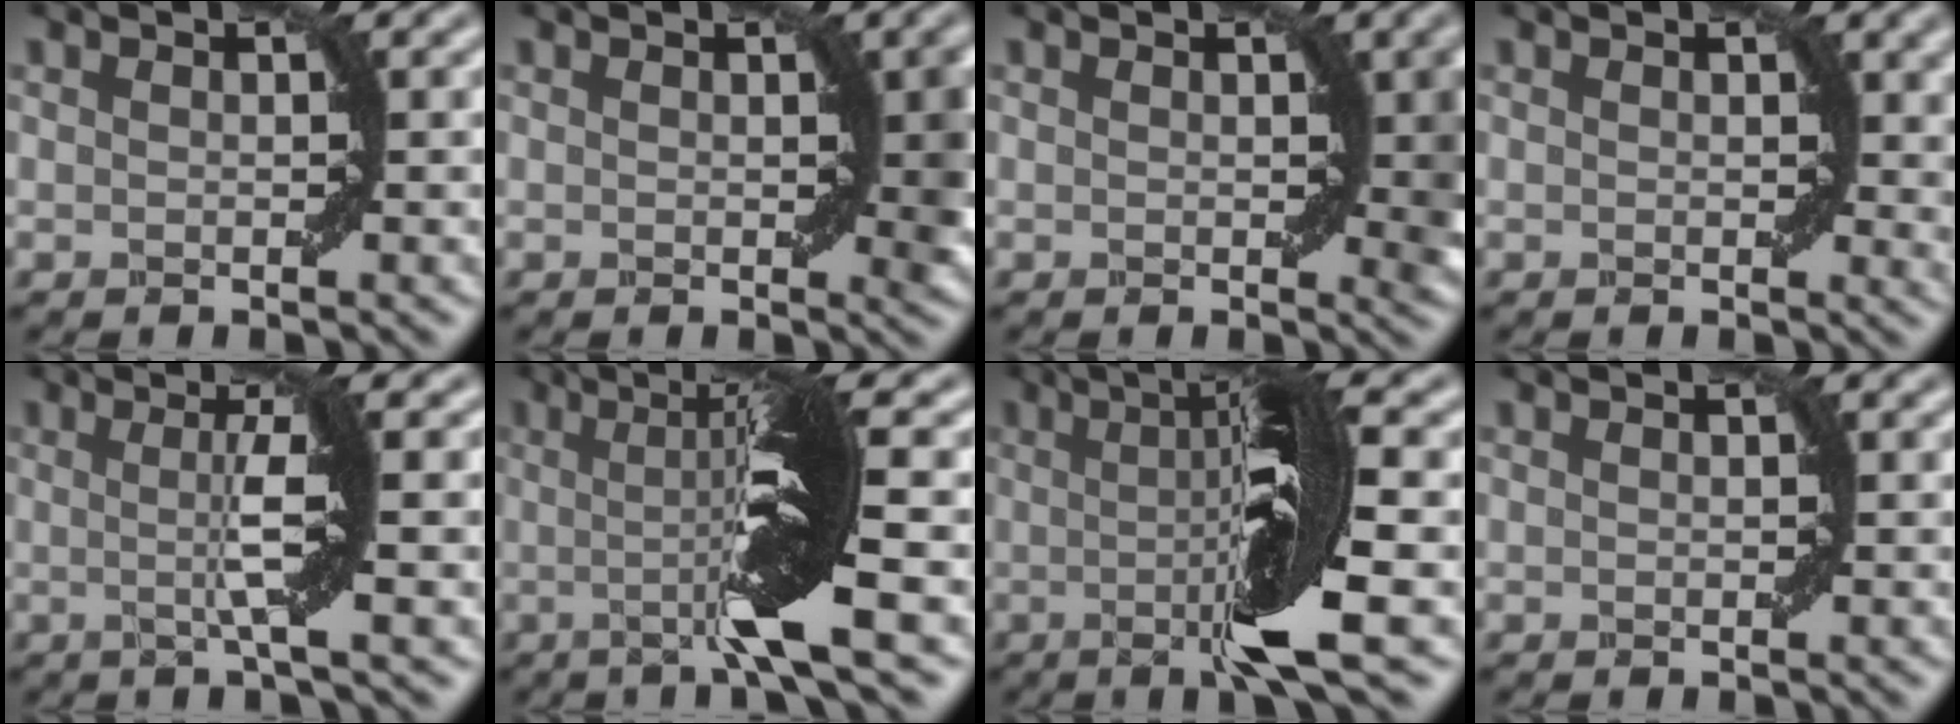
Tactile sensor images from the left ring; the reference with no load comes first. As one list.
[{"total": 2.6, "force": [0.4, 1.1, 2.3], "torque": [-0.020, -0.005, 0.007]}, {"total": 3.0, "force": [0.5, 1.4, 2.6], "torque": [-0.021, -0.005, 0.008]}, {"total": 2.3, "force": [0.7, 1.4, 1.7], "torque": [-0.015, -0.005, 0.010]}, {"total": 4.7, "force": [0.2, 0.4, 4.7], "torque": [-0.077, 0.000, 0.002]}, {"total": 8.8, "force": [-0.4, 1.1, 8.8], "torque": [-0.135, -0.004, -0.011]}, {"total": 9.8, "force": [-0.2, 1.6, 9.7], "torque": [-0.140, -0.007, -0.004]}, {"total": 0.0}]